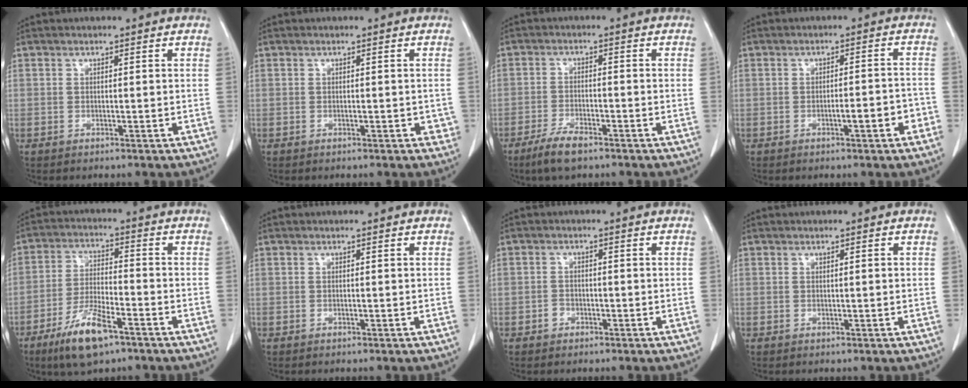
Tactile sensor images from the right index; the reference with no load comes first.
{"total": 1.5, "force": [-0.4, 0.9, 1.1], "torque": [-0.004, 0.004, -0.003]}
{"total": 5.1, "force": [-3.8, 1.1, 3.3], "torque": [-0.072, -0.007, -0.069]}
{"total": 4.3, "force": [-2.1, 0.6, 3.7], "torque": [-0.049, 0.007, -0.028]}
{"total": 10.1, "force": [-6.3, 2.5, 7.5], "torque": [-0.149, -0.016, -0.112]}
{"total": 0.0}
{"total": 1.6, "force": [-0.8, 1.3, 0.4], "torque": [-0.003, 0.006, -0.016]}
{"total": 0.6, "force": [0.1, 0.1, 0.6], "torque": [-0.011, 0.000, 0.003]}